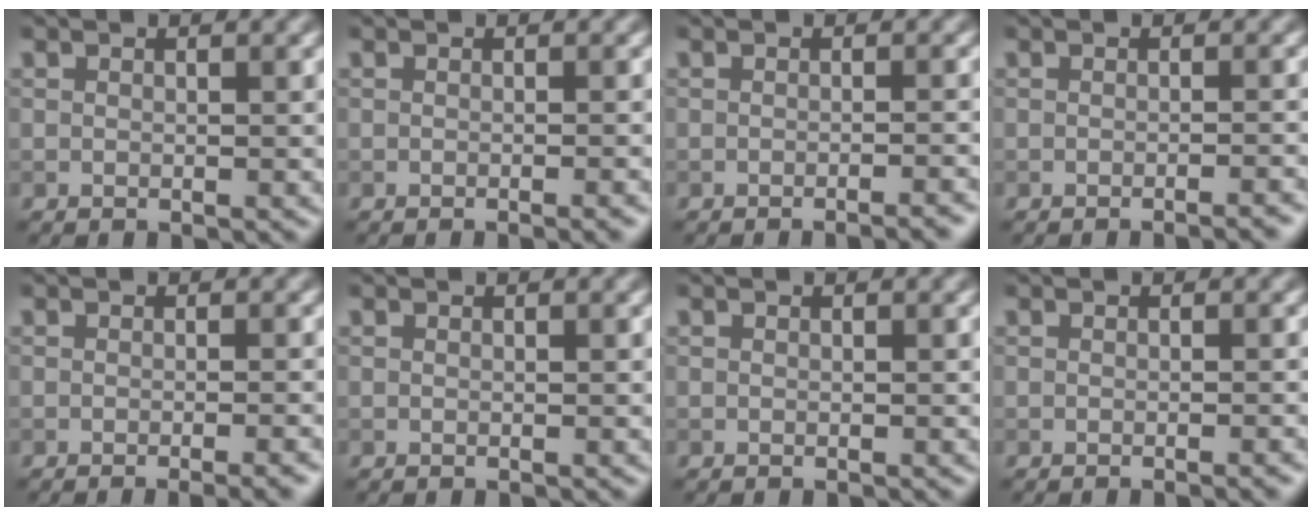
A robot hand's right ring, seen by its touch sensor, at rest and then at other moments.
{"total": 1.4, "force": [-0.7, 0.4, 1.2], "torque": [-0.007, -0.001, -0.012]}
{"total": 2.4, "force": [-1.7, 0.5, 1.6], "torque": [-0.009, 0.007, -0.029]}
{"total": 2.0, "force": [-1.4, 0.4, 1.4], "torque": [-0.006, 0.004, -0.025]}
{"total": 3.1, "force": [-1.5, 1.0, 2.6], "torque": [-0.012, 0.004, -0.017]}
{"total": 0.0}
{"total": 0.0}
{"total": 1.1, "force": [-0.5, 0.3, 0.9], "torque": [-0.006, -0.001, -0.011]}